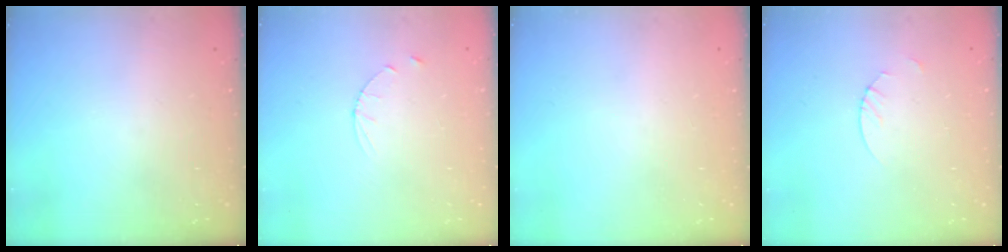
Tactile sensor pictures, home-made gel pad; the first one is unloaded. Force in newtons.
{"total": 3.0, "press": 2.9, "slide": 0.4}
{"total": 0.0}
{"total": 1.9, "press": 1.9, "slide": 0.2}